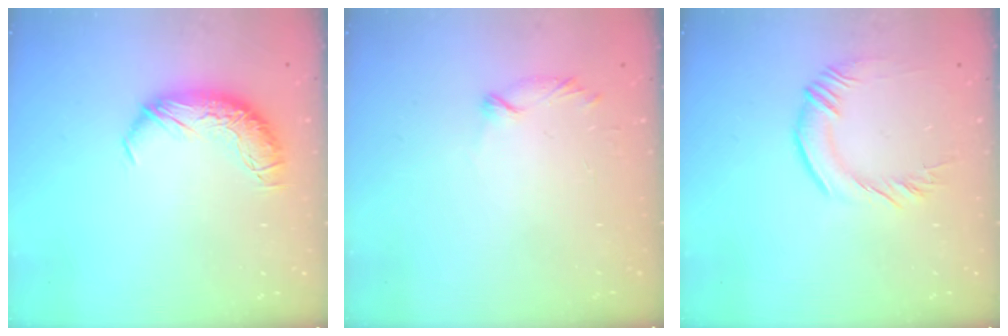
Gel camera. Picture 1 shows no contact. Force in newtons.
{"total": 6.1, "press": 6.1, "slide": 1.0}
{"total": 1.2, "press": 0.8, "slide": 0.9}